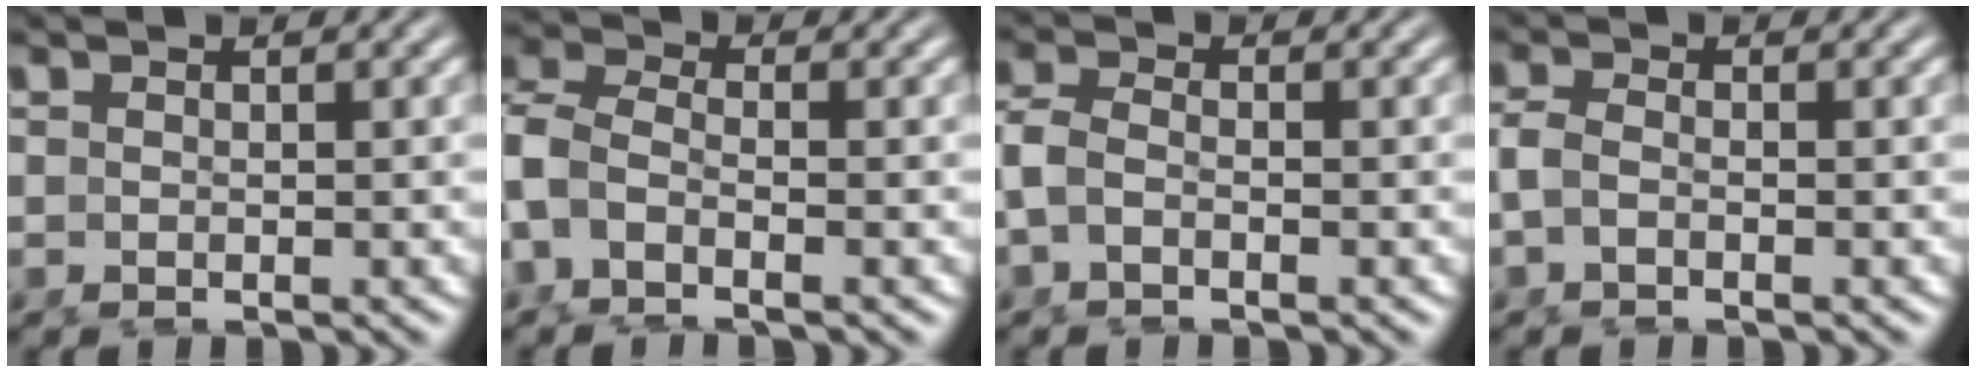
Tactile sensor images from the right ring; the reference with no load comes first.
{"total": 6.4, "force": [-1.3, 5.0, 3.8], "torque": [-0.105, -0.021, -0.024]}
{"total": 2.6, "force": [-1.0, 1.7, 1.8], "torque": [-0.051, -0.008, -0.017]}
{"total": 1.7, "force": [-0.8, 0.7, 1.3], "torque": [-0.037, -0.008, -0.012]}